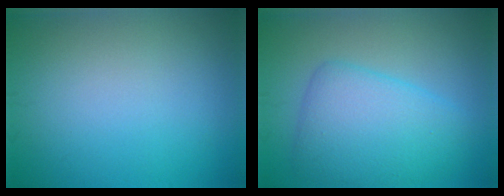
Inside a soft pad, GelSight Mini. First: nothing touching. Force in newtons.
{"total": 5.9, "press": 5.9, "slide": 0.1}